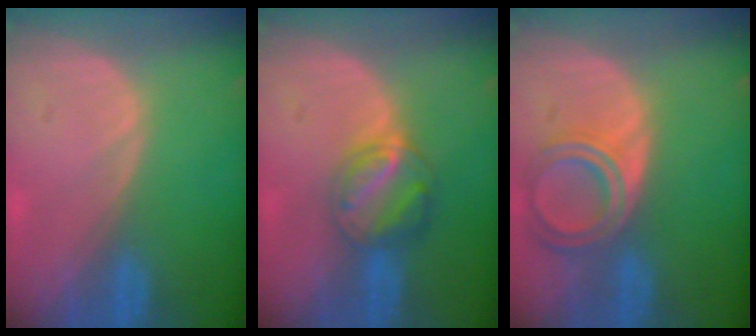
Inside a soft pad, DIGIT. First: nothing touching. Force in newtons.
{"total": 5.7, "press": 5.5, "slide": 1.6}
{"total": 6.5, "press": 5.9, "slide": 2.8}